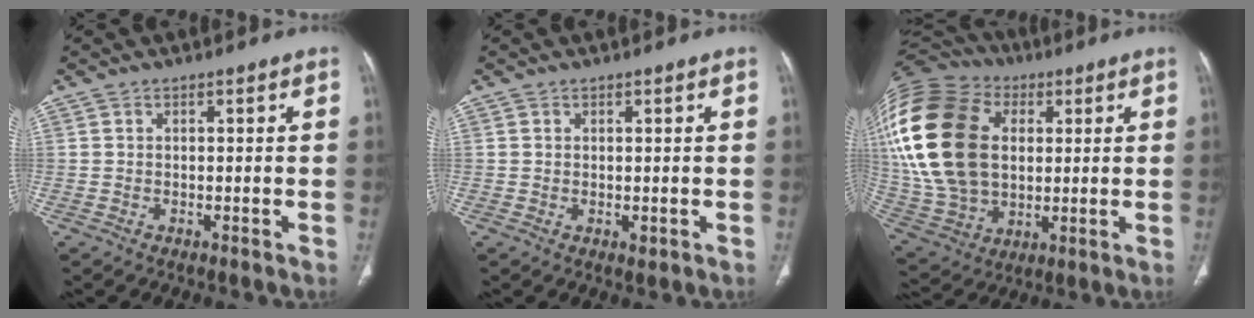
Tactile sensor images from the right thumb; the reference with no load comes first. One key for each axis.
{"total": 0.9, "fx": 0.1, "fy": 0.5, "fz": 0.7, "tx": -0.011, "ty": -0.004, "tz": 0.005}
{"total": 31.2, "fx": 5.8, "fy": 21.4, "fz": 21.9, "tx": -0.483, "ty": 0.026, "tz": 0.119}